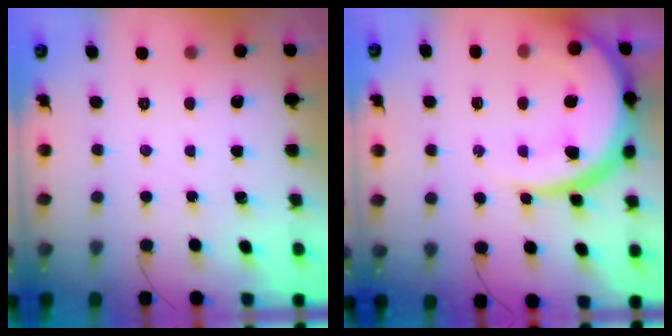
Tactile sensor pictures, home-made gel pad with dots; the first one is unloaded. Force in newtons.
{"total": 16.8, "press": 16.7, "slide": 1.6}